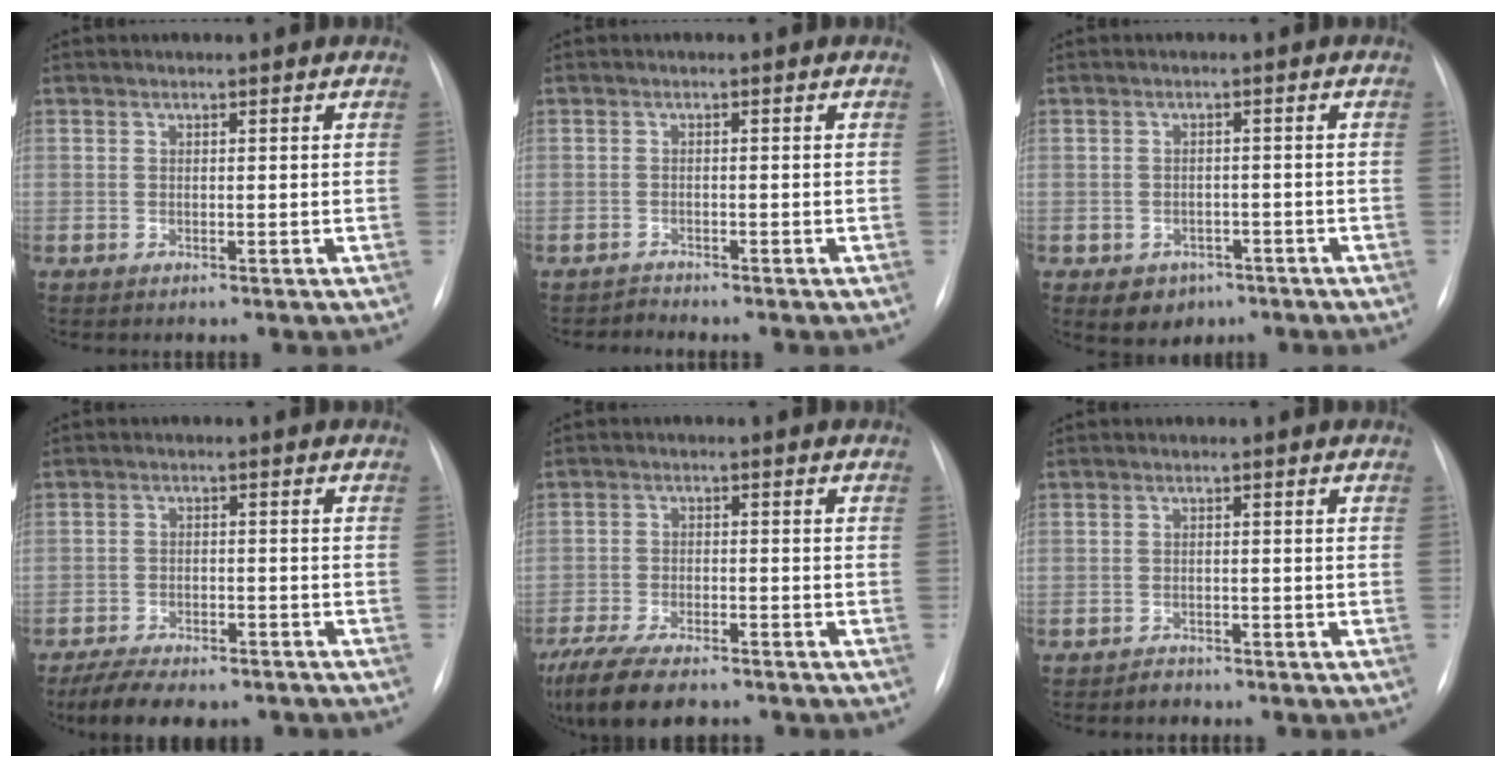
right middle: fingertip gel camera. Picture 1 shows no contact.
{"total": 1.2, "force": [-1.0, -0.1, -0.6], "torque": [0.013, -0.009, -0.017]}
{"total": 4.2, "force": [-2.3, 3.3, 1.2], "torque": [-0.015, 0.007, -0.021]}
{"total": 11.0, "force": [-8.9, 3.8, 5.1], "torque": [-0.079, -0.001, -0.130]}
{"total": 12.6, "force": [-9.9, 3.7, 6.7], "torque": [-0.130, -0.019, -0.159]}
{"total": 1.5, "force": [-1.3, 0.7, -0.1], "torque": [-0.004, 0.000, -0.022]}